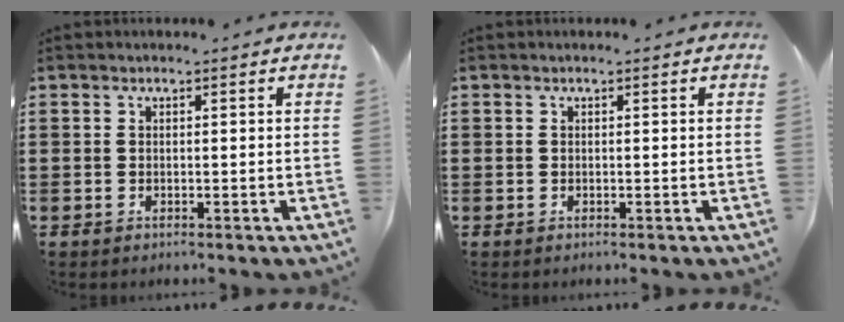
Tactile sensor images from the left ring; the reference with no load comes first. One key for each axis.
{"total": 0.0}